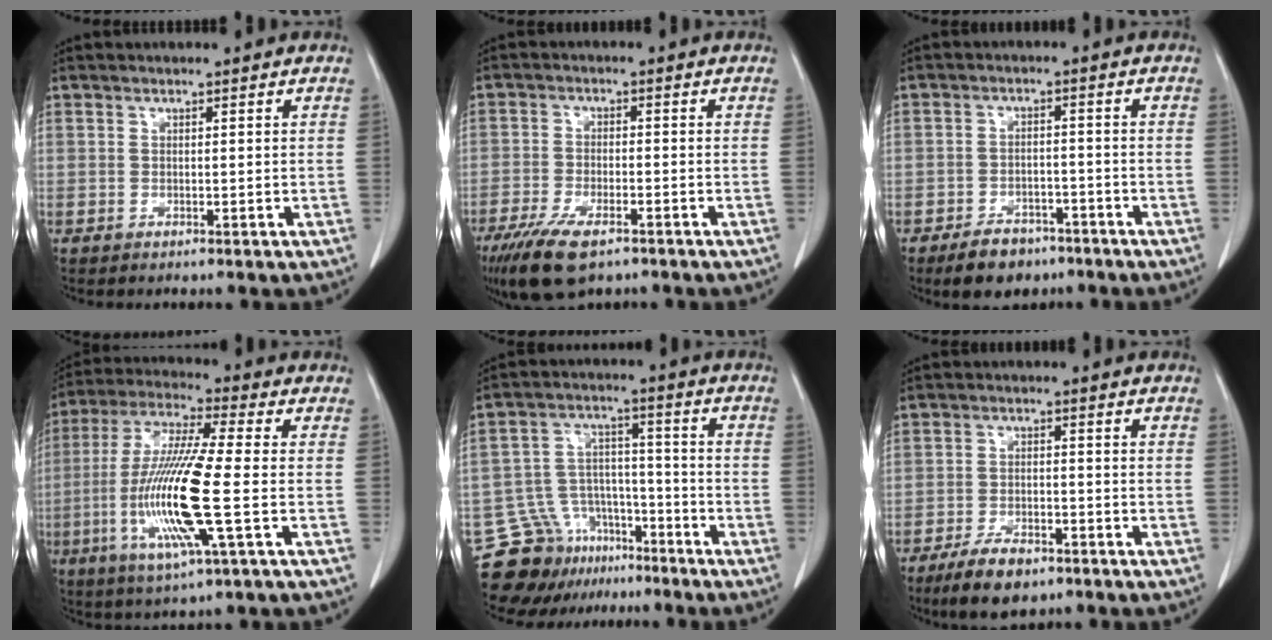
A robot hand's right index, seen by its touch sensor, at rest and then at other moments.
{"total": 9.3, "force": [-6.3, 3.1, 6.1], "torque": [-0.114, -0.017, -0.107]}
{"total": 6.2, "force": [-4.6, 3.3, 2.5], "torque": [-0.045, 0.002, -0.072]}
{"total": 15.9, "force": [-3.3, 0.5, 15.5], "torque": [-0.325, -0.015, -0.070]}
{"total": 11.9, "force": [-9.7, 6.6, 1.8], "torque": [-0.033, 0.050, -0.159]}
{"total": 6.7, "force": [-4.9, 2.5, 3.9], "torque": [-0.075, -0.005, -0.083]}